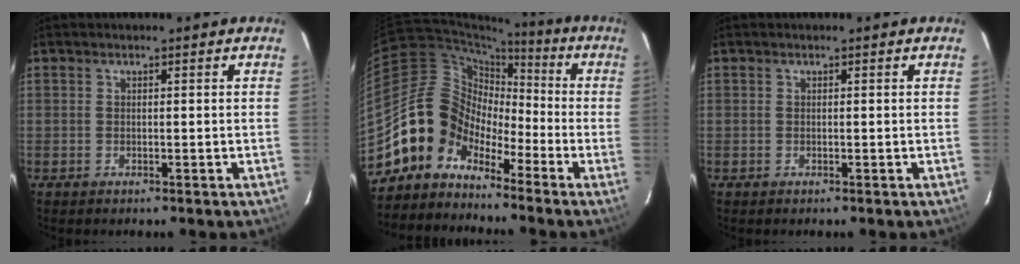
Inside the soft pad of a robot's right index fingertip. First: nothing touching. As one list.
[{"total": 9.8, "force": [-6.1, 7.3, 1.9], "torque": [-0.040, 0.044, -0.137]}, {"total": 0.0}]